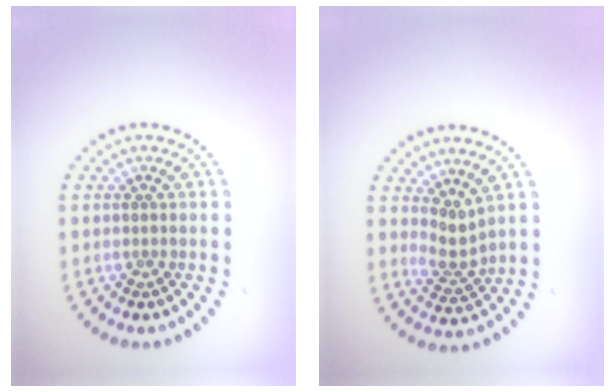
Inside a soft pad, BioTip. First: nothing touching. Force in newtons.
{"total": 2.3, "press": 1.5, "slide": 1.7}